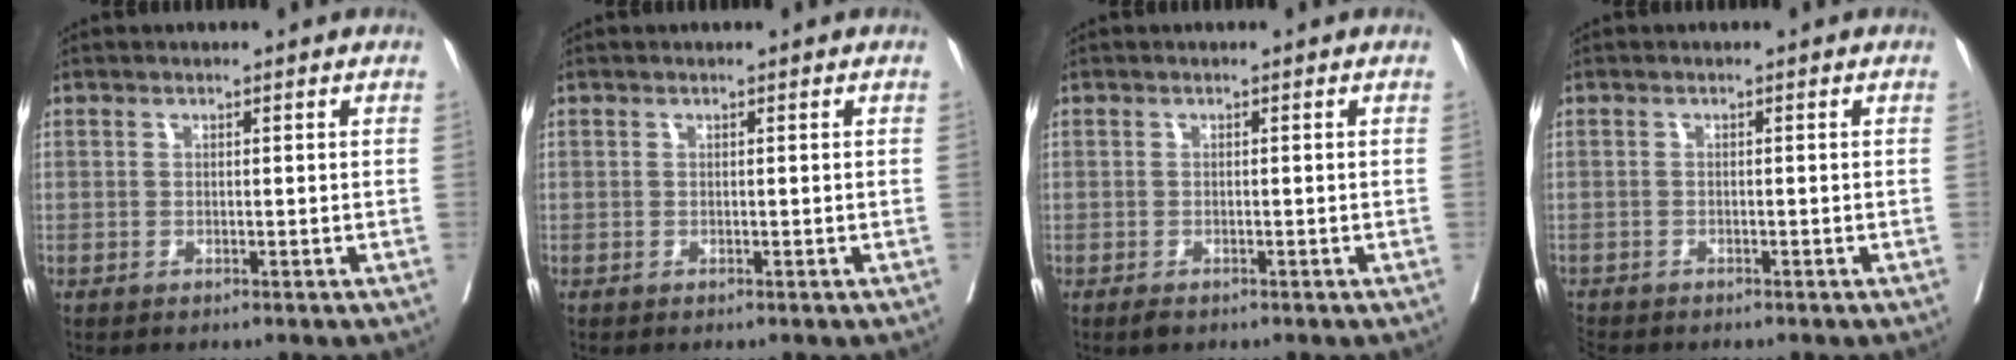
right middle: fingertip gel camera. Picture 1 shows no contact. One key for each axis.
{"total": 0.0}
{"total": 0.9, "fx": -0.7, "fy": 0.4, "fz": 0.5, "tx": -0.011, "ty": -0.002, "tz": -0.008}
{"total": 3.1, "fx": -2.9, "fy": 0.9, "fz": 0.8, "tx": -0.019, "ty": -0.010, "tz": -0.053}